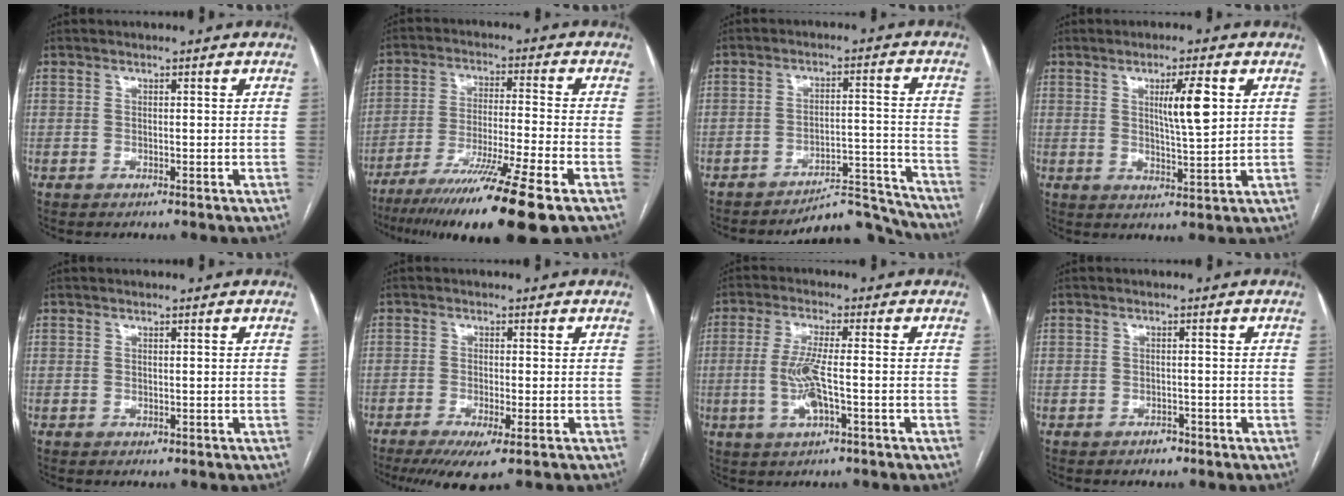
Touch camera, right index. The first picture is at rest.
{"total": 16.7, "force": [-11.5, -1.3, 12.0], "torque": [-0.185, -0.046, -0.193]}
{"total": 10.0, "force": [-9.9, 1.0, -0.1], "torque": [0.024, 0.049, -0.143]}
{"total": 6.3, "force": [1.9, 0.4, 6.0], "torque": [-0.100, -0.001, 0.033]}
{"total": 0.0}
{"total": 6.1, "force": [-3.5, 0.7, 4.9], "torque": [-0.078, -0.016, -0.057]}
{"total": 6.3, "force": [-1.5, 0.6, 6.1], "torque": [-0.131, -0.006, -0.029]}
{"total": 1.3, "force": [-1.0, 0.7, 0.4], "torque": [-0.007, 0.002, -0.014]}